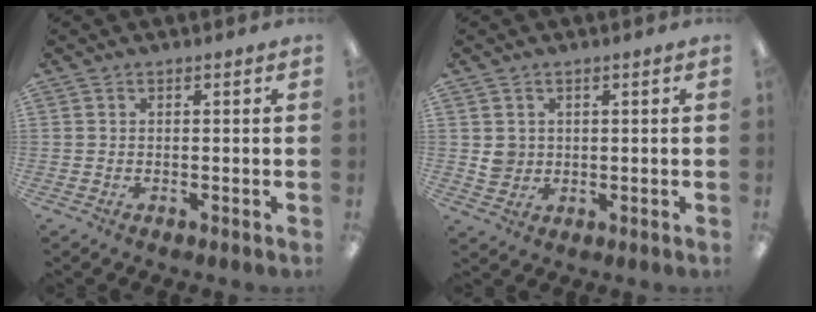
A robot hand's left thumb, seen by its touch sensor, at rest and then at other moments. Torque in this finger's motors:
{"motor_torque": [0.43, 0.41, 0.10, -0.07, 0.05]}